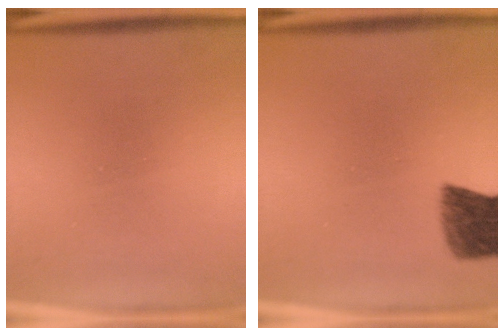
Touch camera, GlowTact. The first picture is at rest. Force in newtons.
{"total": 7.0}